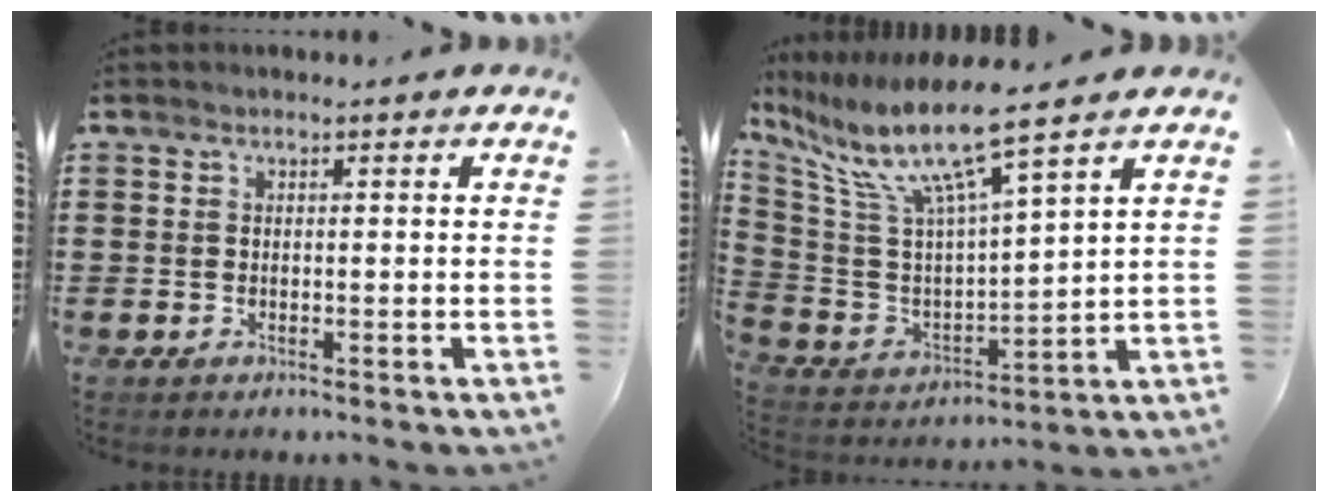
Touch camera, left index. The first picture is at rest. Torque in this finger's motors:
{"motor_torque": [2.14, 0.00, 0.39, 0.21]}